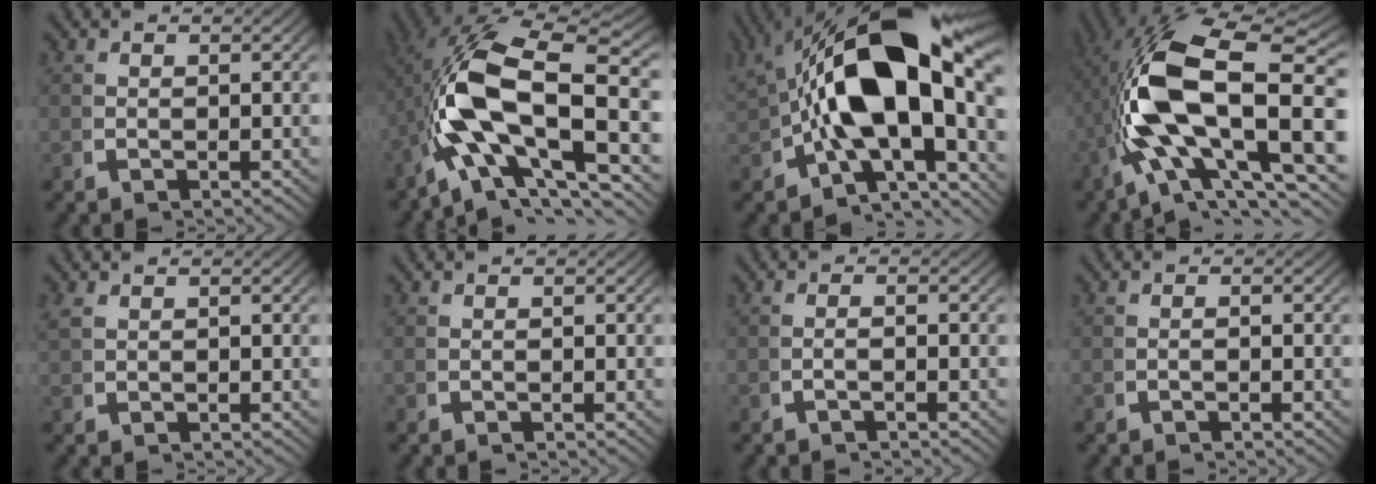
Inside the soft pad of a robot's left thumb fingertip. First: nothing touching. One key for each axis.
{"total": 14.7, "fx": -0.2, "fy": 8.6, "fz": 12.0, "tx": -0.257, "ty": -0.042, "tz": 0.014}
{"total": 17.8, "fx": 1.1, "fy": 9.5, "fz": 15.1, "tx": -0.265, "ty": -0.030, "tz": 0.030}
{"total": 15.6, "fx": 0.4, "fy": 7.7, "fz": 13.6, "tx": -0.287, "ty": -0.028, "tz": 0.028}
{"total": 1.0, "fx": 0.8, "fy": 0.3, "fz": 0.4, "tx": -0.013, "ty": 0.001, "tz": 0.023}
{"total": 0.0}
{"total": 1.2, "fx": -0.5, "fy": -0.1, "fz": 1.1, "tx": -0.026, "ty": 0.002, "tz": -0.010}
{"total": 0.6, "fx": -0.4, "fy": -0.1, "fz": 0.5, "tx": -0.011, "ty": 0.002, "tz": -0.007}